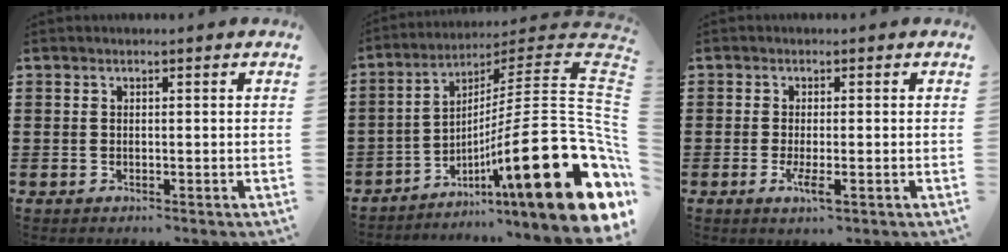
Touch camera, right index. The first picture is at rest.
{"total": 23.7, "force": [-8.2, 5.0, 21.6], "torque": [-0.346, -0.006, -0.138]}
{"total": 3.2, "force": [-1.2, 0.5, 2.9], "torque": [-0.062, -0.012, -0.024]}